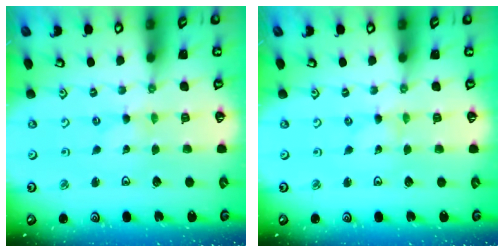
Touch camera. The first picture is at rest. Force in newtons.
{"total": 0.0}